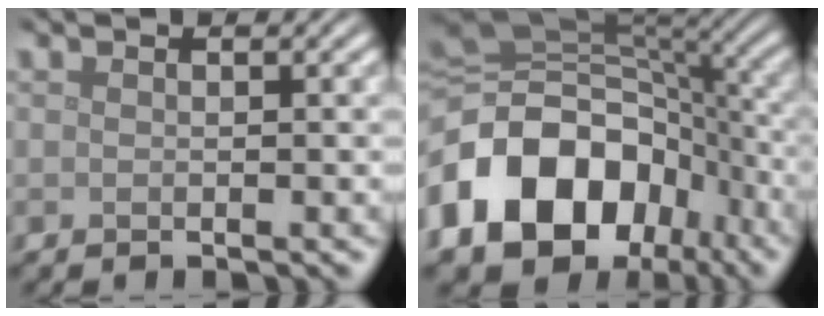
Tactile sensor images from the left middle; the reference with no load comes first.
{"total": 16.3, "force": [-6.0, 12.3, 8.8], "torque": [-0.190, -0.015, -0.108]}